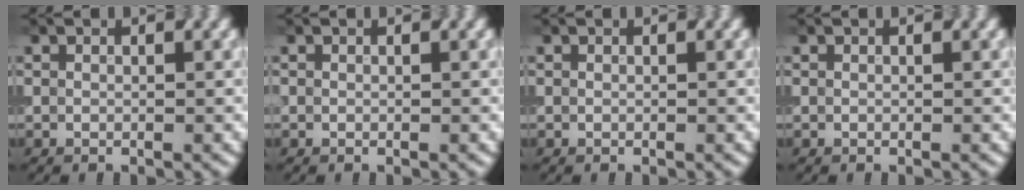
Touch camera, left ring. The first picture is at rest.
{"total": 0.0}
{"total": 0.0}
{"total": 0.0}